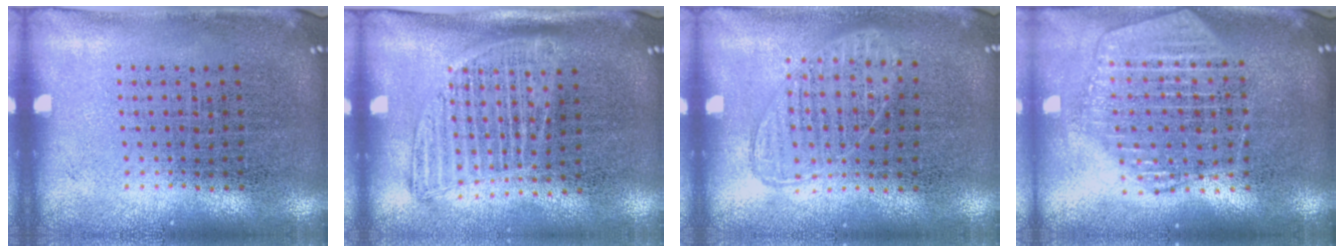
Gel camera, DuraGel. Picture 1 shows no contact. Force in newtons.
{"total": 1.4, "press": 1.2, "slide": 0.7}
{"total": 0.8, "press": 0.8, "slide": 0.2}
{"total": 2.1, "press": 1.9, "slide": 0.9}